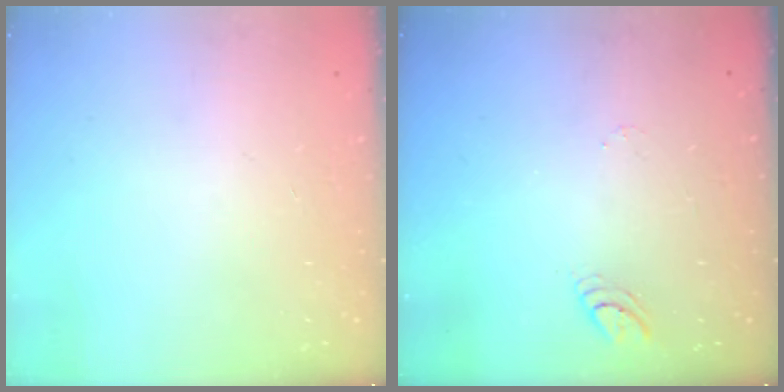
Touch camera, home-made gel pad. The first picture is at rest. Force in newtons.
{"total": 4.5, "press": 4.5, "slide": 0.5}